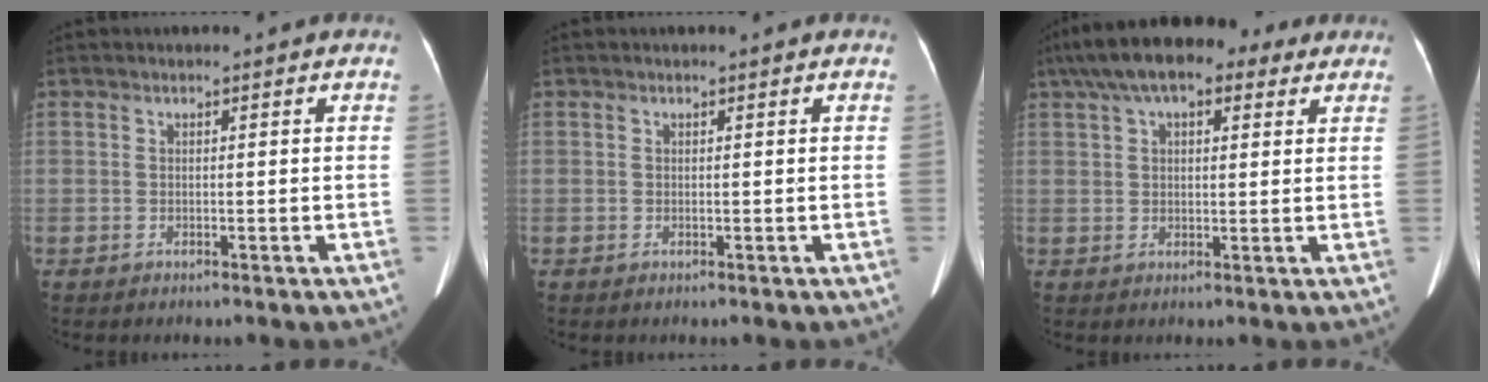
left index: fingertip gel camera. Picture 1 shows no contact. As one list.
[{"total": 0.0}, {"total": 13.4, "force": [8.9, 5.2, 8.6], "torque": [-0.151, 0.062, 0.145]}]